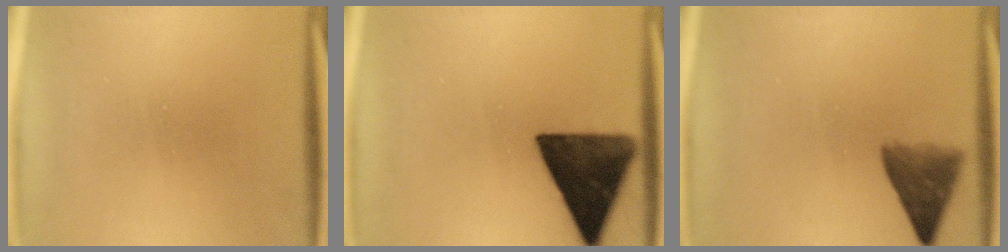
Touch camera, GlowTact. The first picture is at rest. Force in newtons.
{"total": 13.4}
{"total": 5.8}